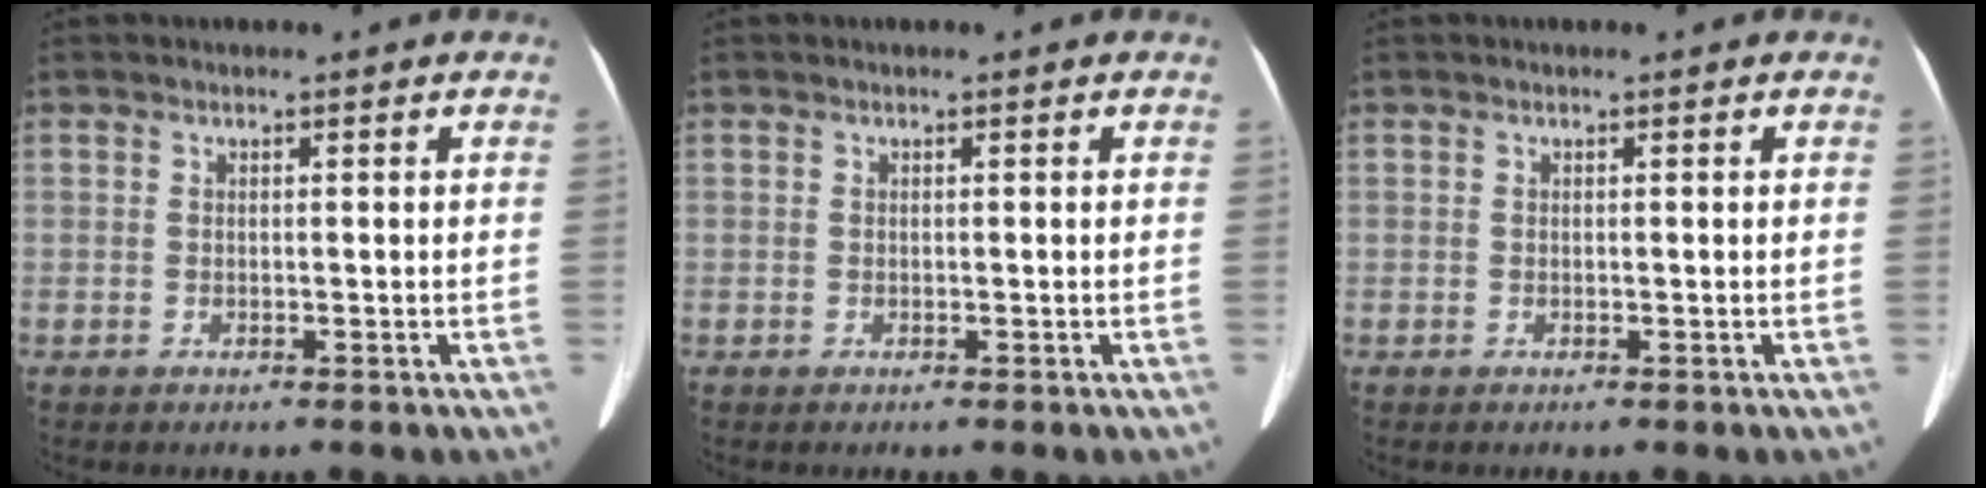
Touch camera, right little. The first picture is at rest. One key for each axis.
{"total": 0.0}
{"total": 0.0}